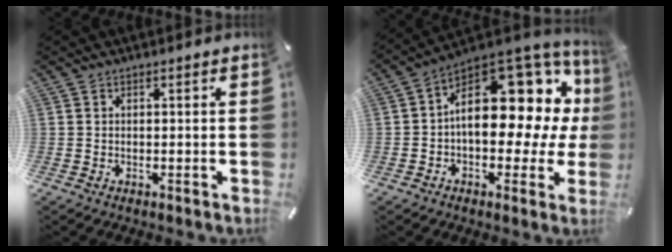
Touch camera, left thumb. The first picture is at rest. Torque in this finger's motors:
{"motor_torque": [0.92, 0.96, 1.79, 0.24, 0.22]}